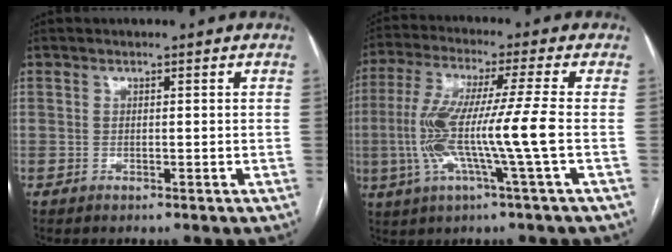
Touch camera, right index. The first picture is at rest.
{"total": 12.5, "force": [-2.1, -1.0, 12.3], "torque": [-0.247, 0.000, -0.045]}